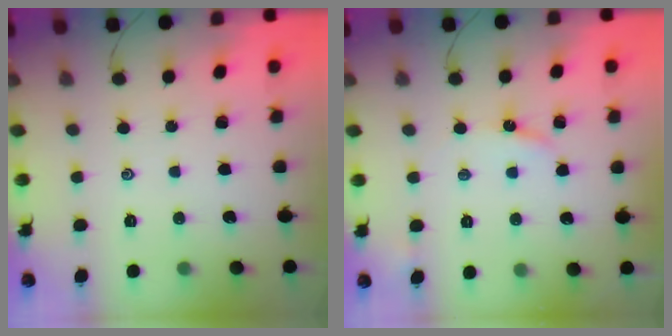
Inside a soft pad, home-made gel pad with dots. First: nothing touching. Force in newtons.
{"total": 3.6, "press": 3.6, "slide": 0.4}